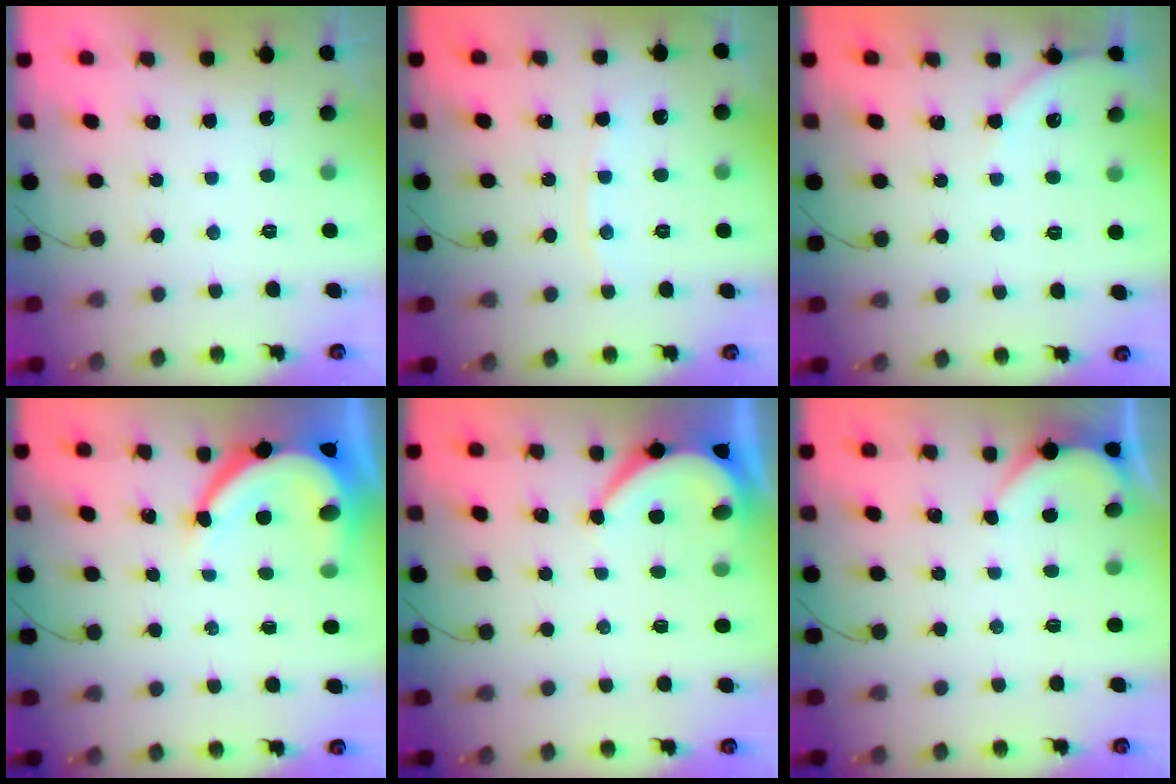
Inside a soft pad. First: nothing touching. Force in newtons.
{"total": 6.6, "press": 6.6, "slide": 0.6}
{"total": 4.7, "press": 4.7, "slide": 0.7}
{"total": 10.5, "press": 10.4, "slide": 1.4}
{"total": 6.3, "press": 6.3, "slide": 0.2}
{"total": 2.7, "press": 2.6, "slide": 0.4}